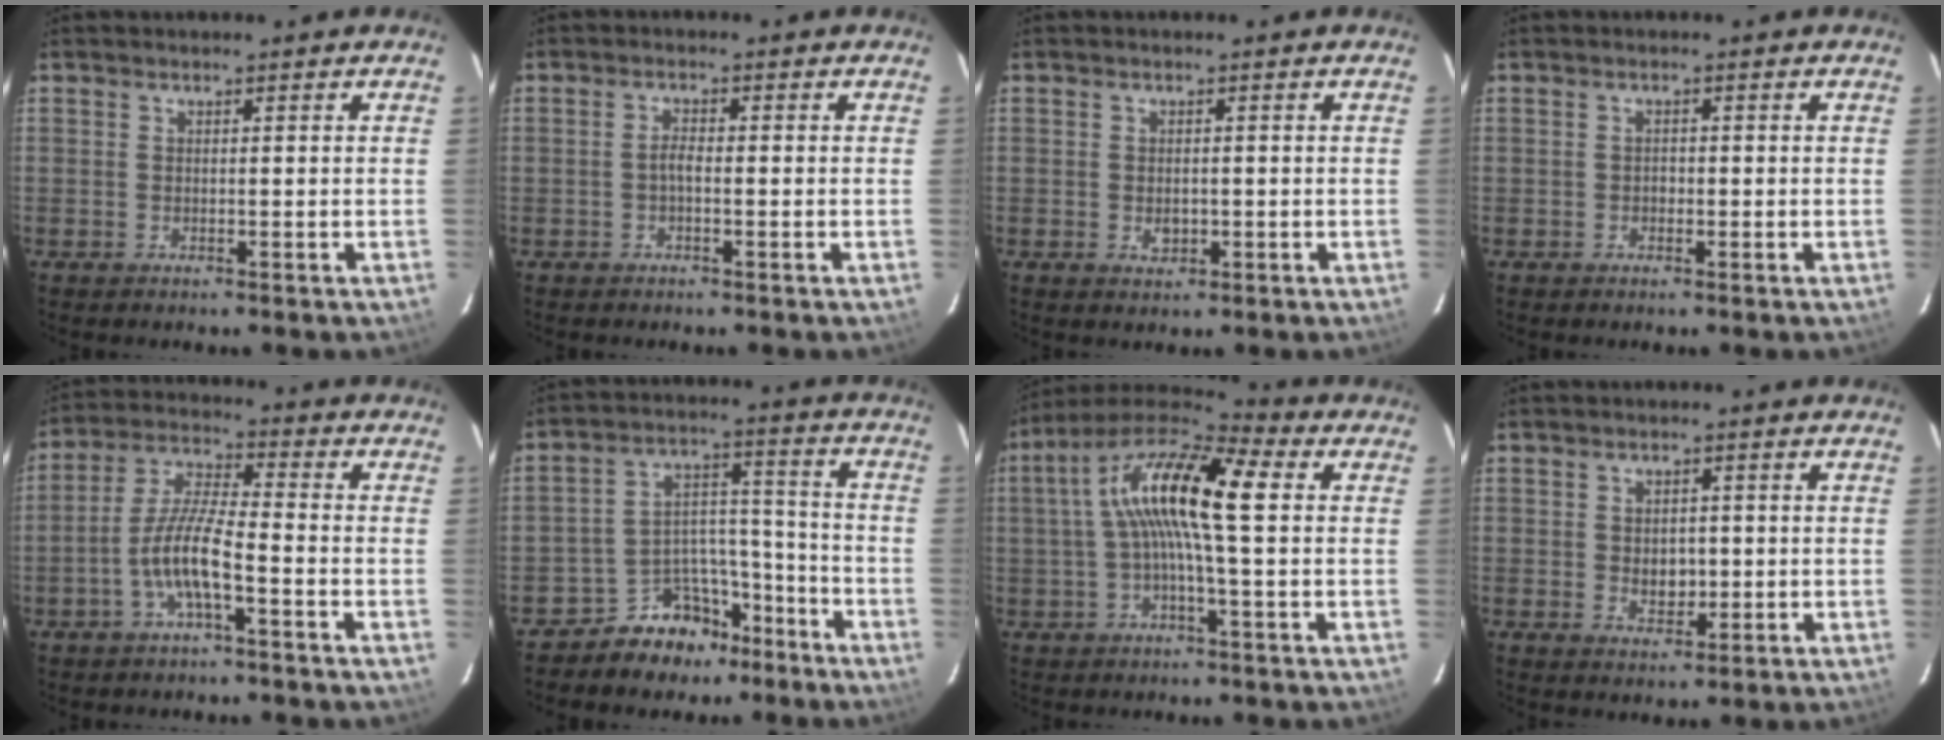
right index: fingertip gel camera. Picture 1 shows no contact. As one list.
[{"total": 1.6, "force": [-0.6, 0.5, 1.4], "torque": [-0.028, 0.006, -0.013]}, {"total": 2.1, "force": [-0.4, 1.6, 1.3], "torque": [-0.021, 0.000, -0.004]}, {"total": 0.8, "force": [-0.3, 0.7, 0.2], "torque": [-0.003, 0.002, -0.004]}, {"total": 8.2, "force": [-3.6, 1.2, 7.3], "torque": [-0.158, 0.008, -0.070]}, {"total": 10.1, "force": [-7.8, 6.1, 2.3], "torque": [-0.035, 0.059, -0.118]}, {"total": 14.1, "force": [1.9, 2.6, 13.7], "torque": [-0.250, 0.026, 0.018]}, {"total": 3.8, "force": [-0.2, 2.9, 2.5], "torque": [-0.040, 0.000, 0.001]}]